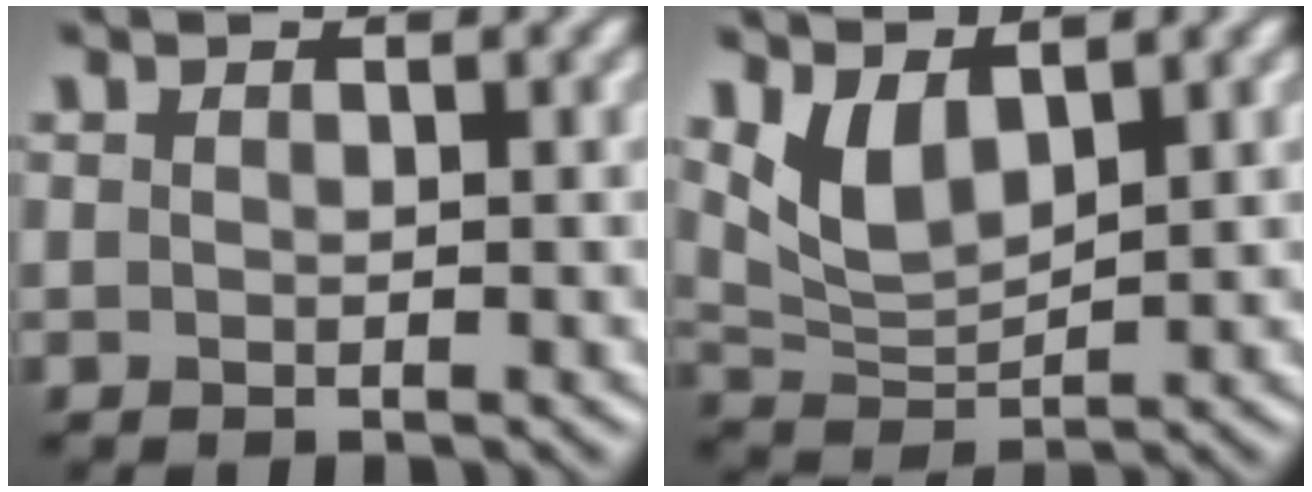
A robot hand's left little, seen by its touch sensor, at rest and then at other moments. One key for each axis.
{"total": 3.8, "fx": 2.2, "fy": 1.7, "fz": 2.6, "tx": -0.062, "ty": -0.010, "tz": 0.050}